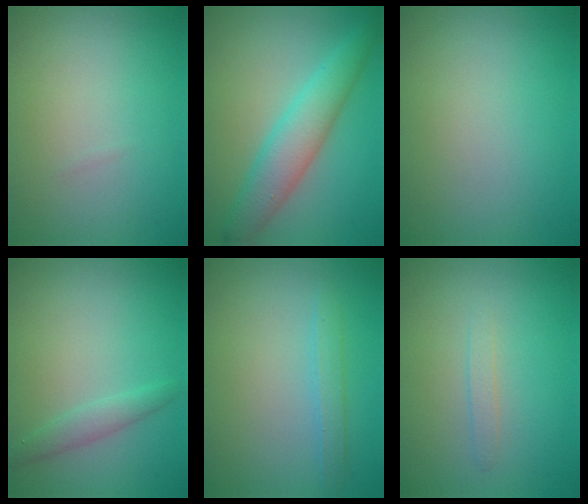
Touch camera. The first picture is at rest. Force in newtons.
{"total": 4.6, "press": 4.6, "slide": 0.1}
{"total": 0.0}
{"total": 1.5, "press": 1.5, "slide": 0.0}
{"total": 1.6, "press": 1.6, "slide": 0.0}
{"total": 0.9, "press": 0.9, "slide": 0.1}